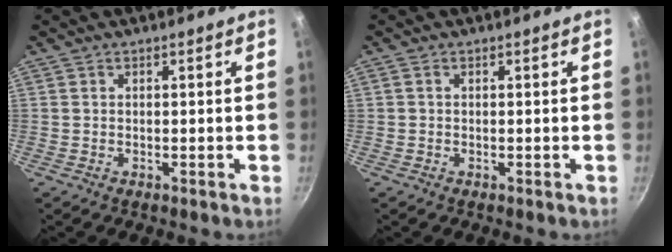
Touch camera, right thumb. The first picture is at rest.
{"total": 0.5, "force": [0.1, 0.4, 0.3], "torque": [-0.006, 0.004, 0.001]}